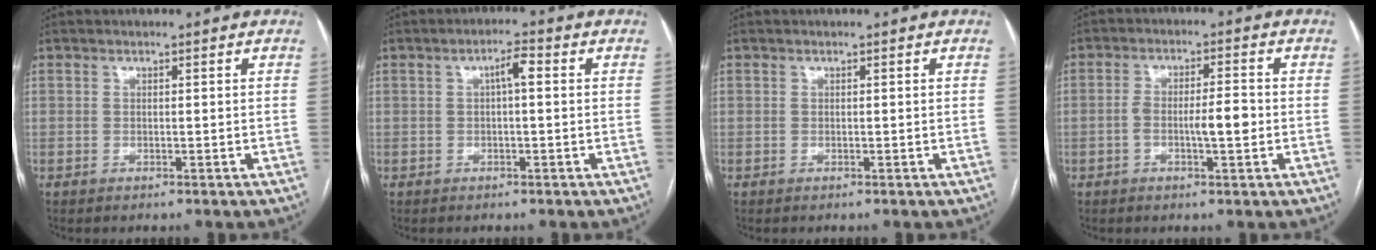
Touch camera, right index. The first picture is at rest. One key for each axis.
{"total": 2.9, "fx": 0.4, "fy": 0.6, "fz": 2.8, "tx": -0.047, "ty": 0.008, "tz": 0.007}
{"total": 0.0}
{"total": 5.2, "fx": -1.1, "fy": 1.0, "fz": 5.0, "tx": -0.091, "ty": 0.011, "tz": -0.015}